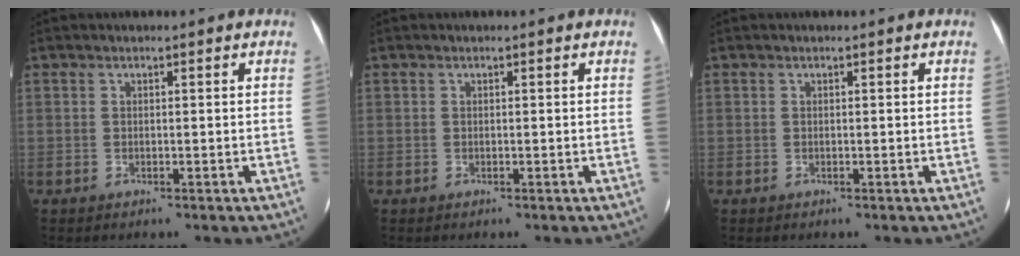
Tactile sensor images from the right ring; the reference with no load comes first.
{"total": 0.0}
{"total": 0.0}